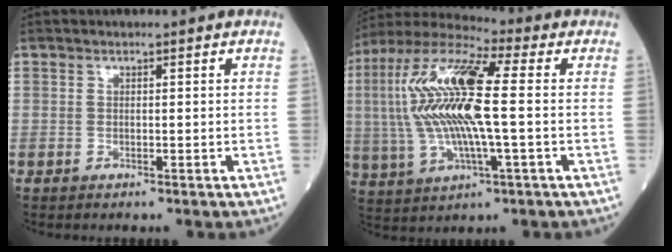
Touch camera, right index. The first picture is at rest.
{"total": 18.0, "force": [0.8, 3.2, 17.6], "torque": [-0.380, 0.015, 0.010]}